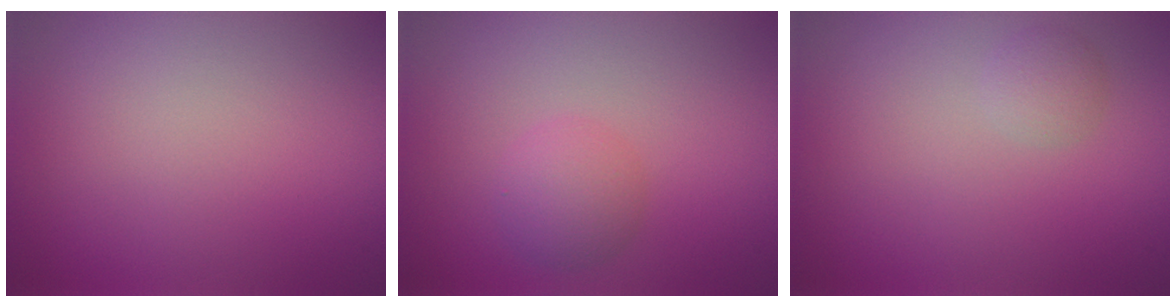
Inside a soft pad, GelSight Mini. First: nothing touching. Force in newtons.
{"total": 2.3, "press": 2.3, "slide": 0.1}
{"total": 1.3, "press": 1.3, "slide": 0.2}